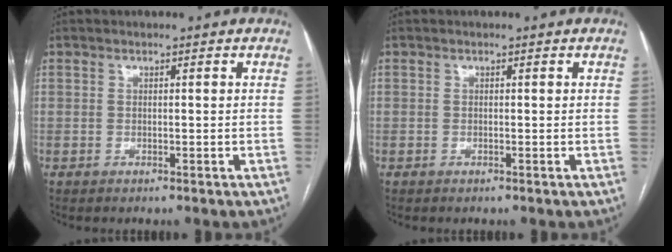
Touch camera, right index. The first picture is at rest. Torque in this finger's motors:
{"motor_torque": [0.00, 0.01, -0.01, 0.01]}